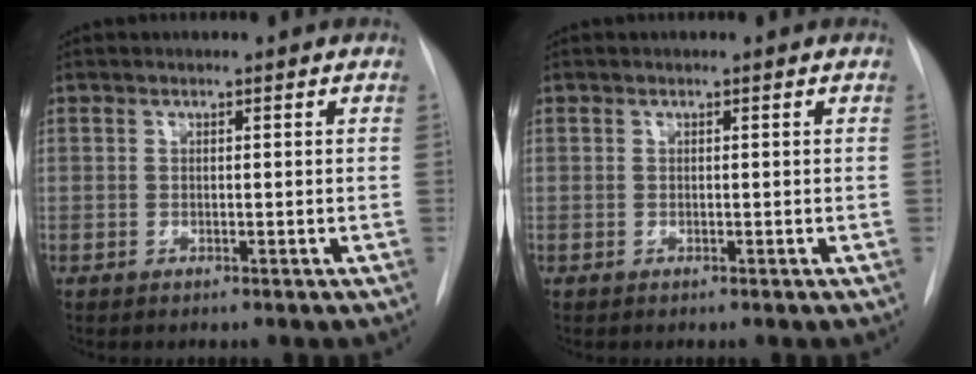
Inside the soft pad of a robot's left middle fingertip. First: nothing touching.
{"total": 0.0}